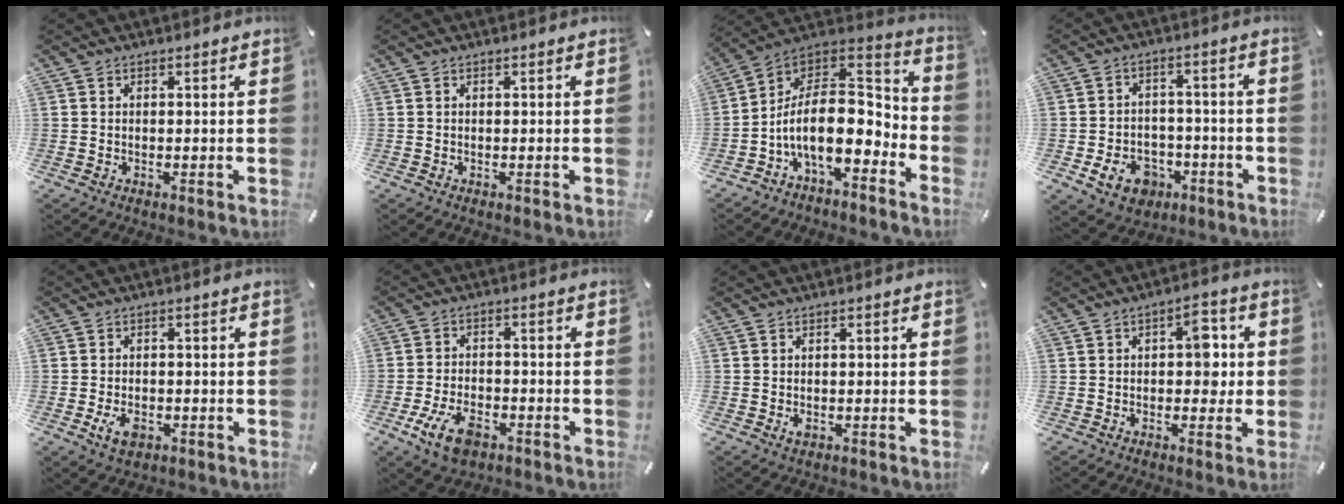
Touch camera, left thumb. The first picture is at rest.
{"total": 0.0}
{"total": 16.0, "force": [-4.6, 9.5, 12.0], "torque": [-0.234, -0.006, -0.077]}
{"total": 9.3, "force": [-4.1, 7.2, 4.3], "torque": [-0.091, 0.026, -0.073]}
{"total": 4.5, "force": [-1.8, 2.9, 2.9], "torque": [-0.068, 0.003, -0.035]}
{"total": 9.4, "force": [-4.8, 5.3, 6.1], "torque": [-0.120, 0.011, -0.087]}
{"total": 1.5, "force": [-0.5, 1.0, 1.0], "torque": [-0.018, 0.002, -0.009]}
{"total": 6.5, "force": [0.4, 4.0, 5.0], "torque": [-0.058, 0.002, -0.002]}